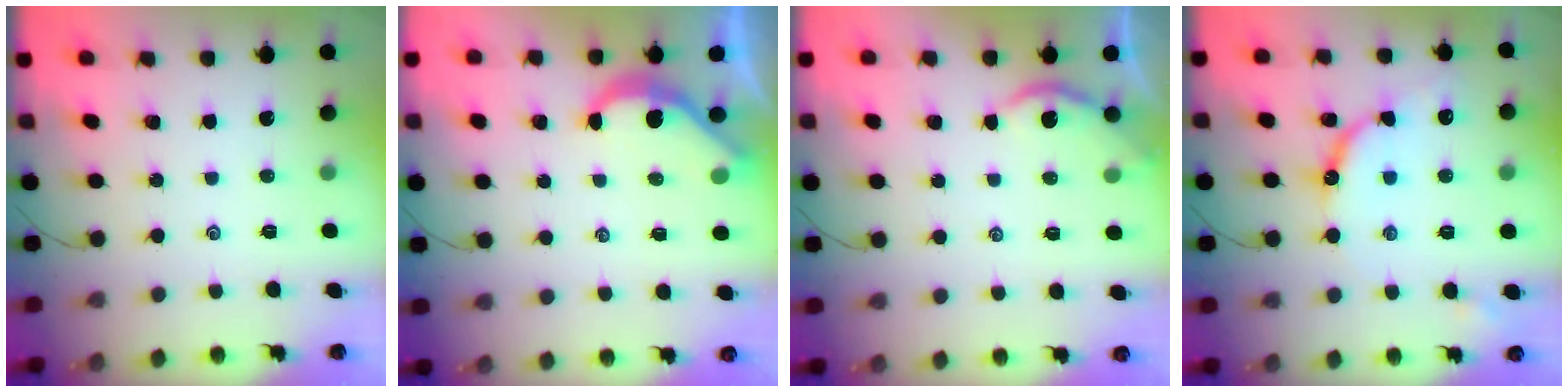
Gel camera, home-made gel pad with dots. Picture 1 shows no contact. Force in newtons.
{"total": 5.3, "press": 5.3, "slide": 0.2}
{"total": 2.7, "press": 2.7, "slide": 0.2}
{"total": 9.6, "press": 9.6, "slide": 0.8}